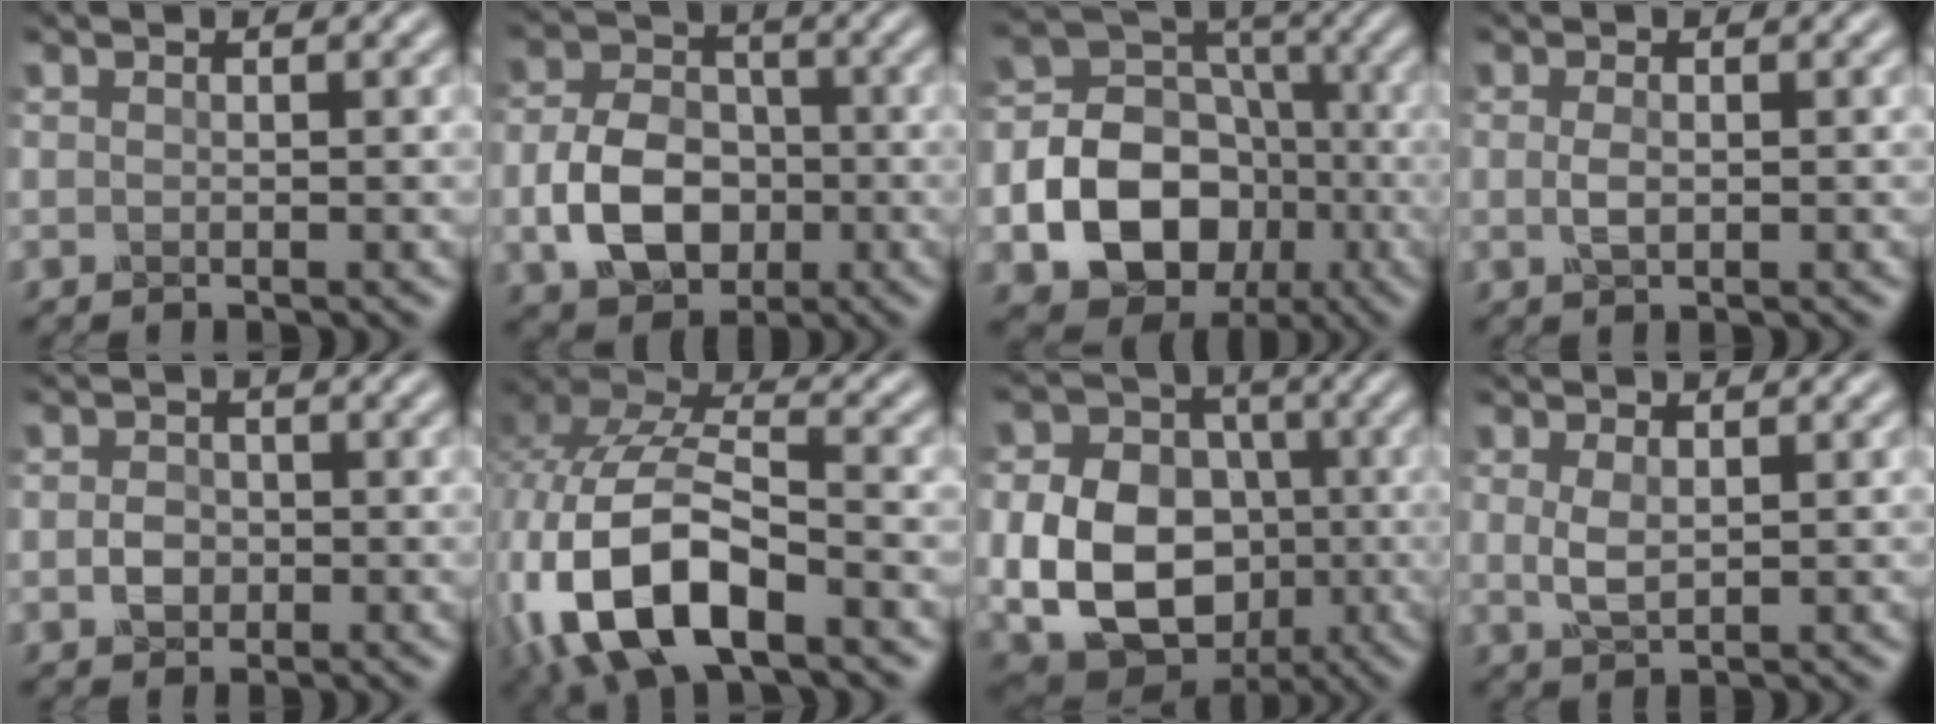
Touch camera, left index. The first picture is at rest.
{"total": 6.7, "force": [-1.8, 5.0, 4.0], "torque": [-0.089, 0.003, -0.038]}
{"total": 13.1, "force": [-3.8, 10.9, 6.2], "torque": [-0.125, -0.011, -0.079]}
{"total": 1.1, "force": [0.0, 0.5, 1.0], "torque": [-0.034, 0.000, -0.001]}
{"total": 1.6, "force": [-0.3, 1.4, 0.6], "torque": [-0.019, 0.004, -0.011]}
{"total": 12.4, "force": [-5.1, 6.0, 9.6], "torque": [-0.220, -0.006, -0.098]}
{"total": 11.0, "force": [-2.2, 8.6, 6.5], "torque": [-0.124, -0.017, -0.041]}
{"total": 1.7, "force": [0.4, 0.9, 1.4], "torque": [-0.043, -0.001, 0.010]}